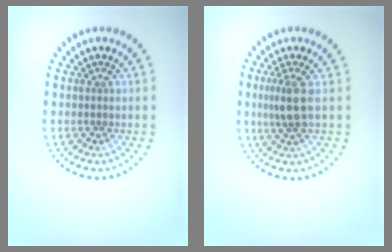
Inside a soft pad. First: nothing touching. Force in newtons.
{"total": 2.7, "press": 2.2, "slide": 1.5}